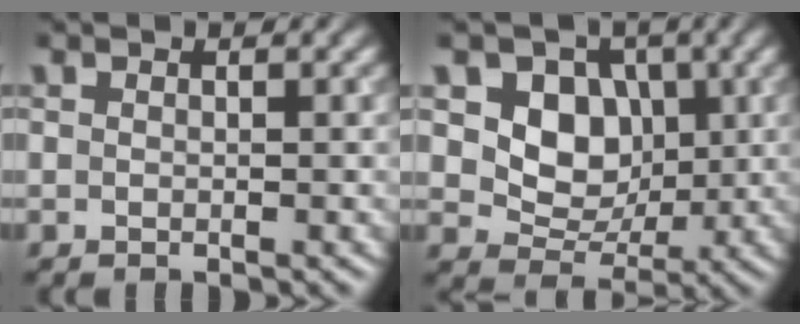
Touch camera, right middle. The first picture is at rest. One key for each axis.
{"total": 6.2, "fx": 1.3, "fy": 4.9, "fz": 3.6, "tx": -0.057, "ty": -0.006, "tz": 0.013}